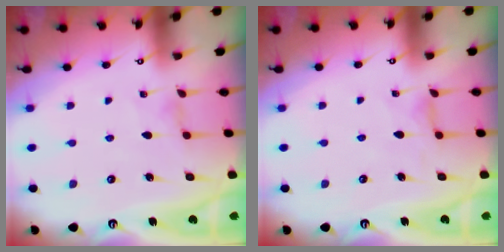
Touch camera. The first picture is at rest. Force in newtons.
{"total": 1.2, "press": 1.2, "slide": 0.3}